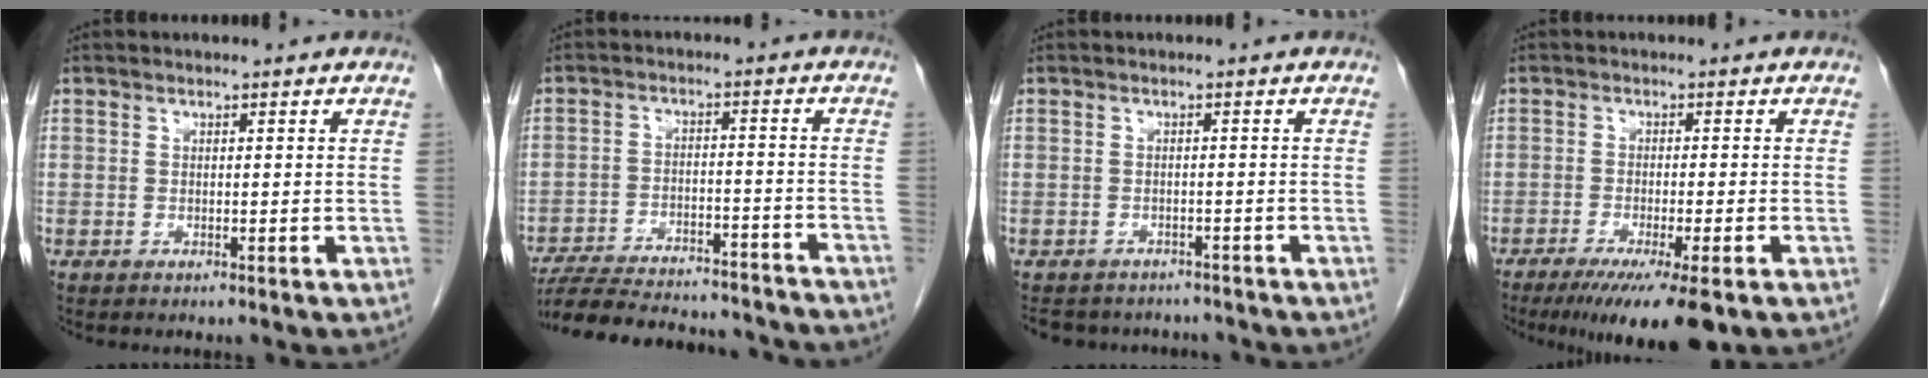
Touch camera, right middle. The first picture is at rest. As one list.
[{"total": 22.9, "force": [-20.9, 4.1, 8.5], "torque": [-0.148, -0.021, -0.285]}, {"total": 8.2, "force": [-7.4, 3.3, 1.3], "torque": [-0.020, 0.008, -0.088]}, {"total": 9.6, "force": [-6.3, 0.7, 7.2], "torque": [-0.107, -0.023, -0.099]}]